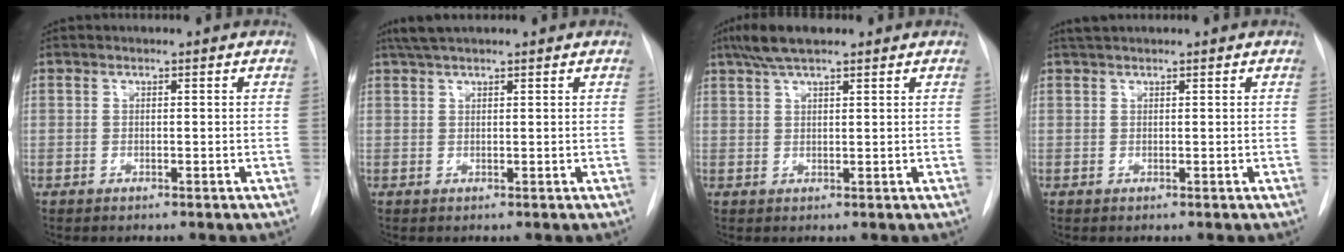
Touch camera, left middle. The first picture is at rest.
{"total": 4.1, "force": [3.4, 0.5, 2.3], "torque": [-0.041, 0.028, 0.061]}
{"total": 5.9, "force": [4.5, 1.1, 3.8], "torque": [-0.077, 0.022, 0.080]}
{"total": 1.6, "force": [1.4, 0.1, 0.7], "torque": [-0.015, 0.017, 0.028]}